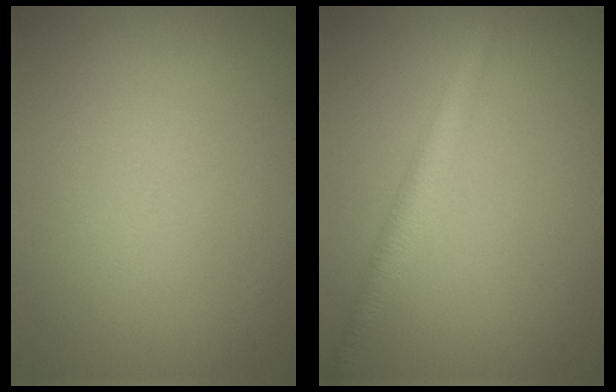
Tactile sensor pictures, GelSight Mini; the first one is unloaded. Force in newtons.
{"total": 2.7, "press": 2.7, "slide": 0.1}